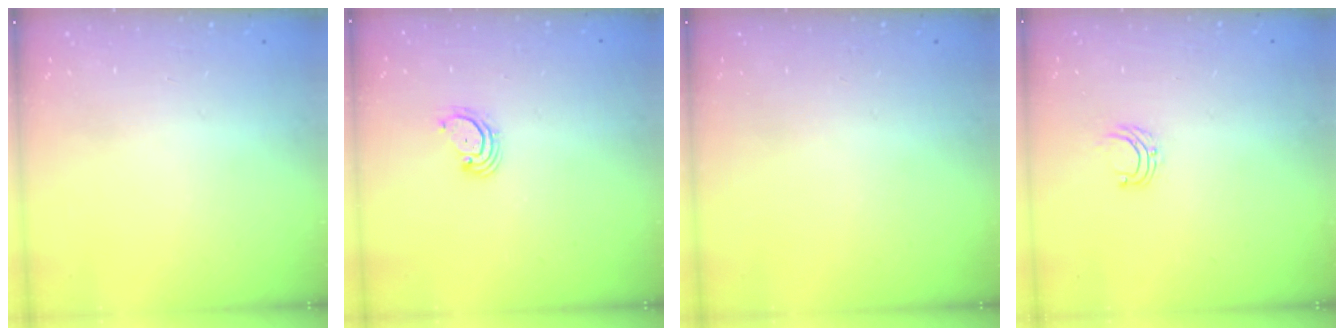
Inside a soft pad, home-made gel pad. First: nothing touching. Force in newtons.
{"total": 3.0, "press": 3.0, "slide": 0.3}
{"total": 0.0}
{"total": 4.3, "press": 4.3, "slide": 0.3}